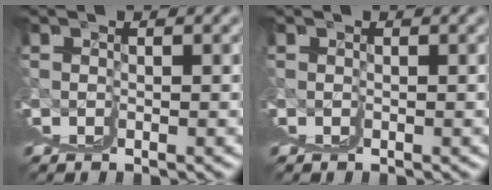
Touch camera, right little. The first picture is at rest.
{"total": 0.0}